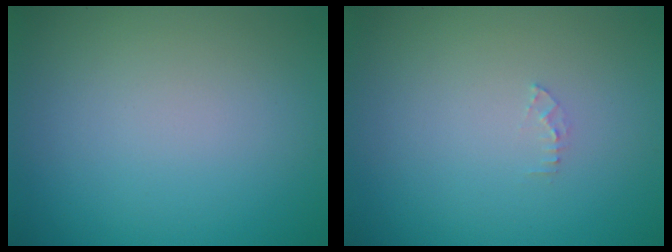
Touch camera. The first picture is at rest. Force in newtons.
{"total": 0.7, "press": 0.7, "slide": 0.1}